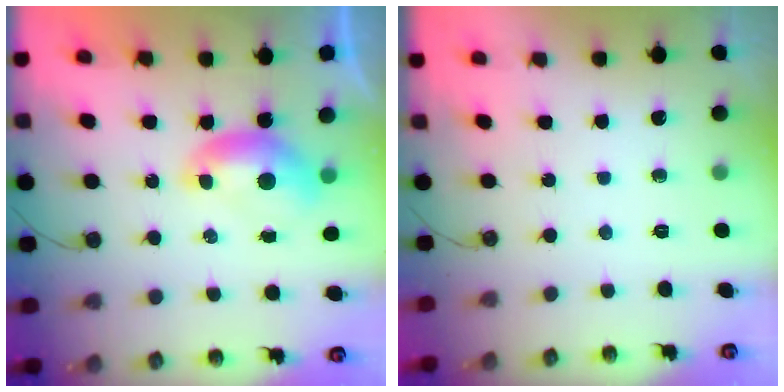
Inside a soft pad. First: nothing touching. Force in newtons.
{"total": 0.0}